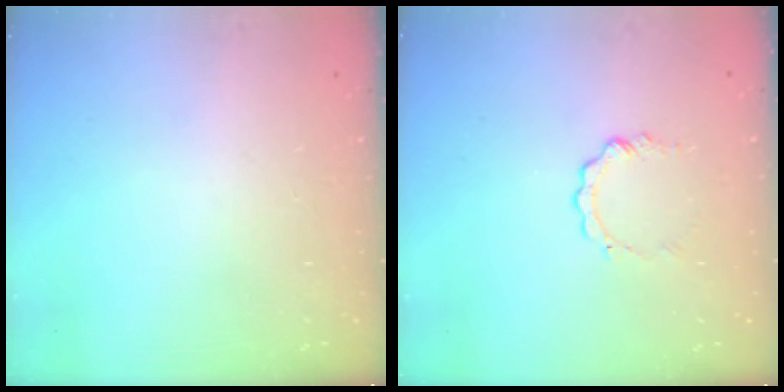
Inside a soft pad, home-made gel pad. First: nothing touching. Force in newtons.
{"total": 3.7, "press": 3.7, "slide": 0.4}